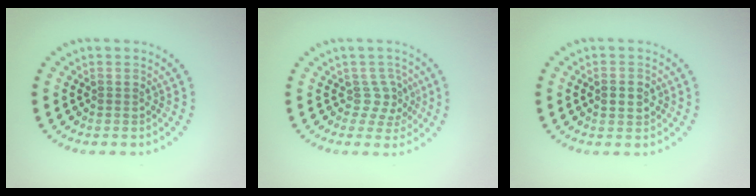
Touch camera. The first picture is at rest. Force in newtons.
{"total": 2.0, "press": 1.5, "slide": 1.4}
{"total": 2.2, "press": 2.2, "slide": 0.1}